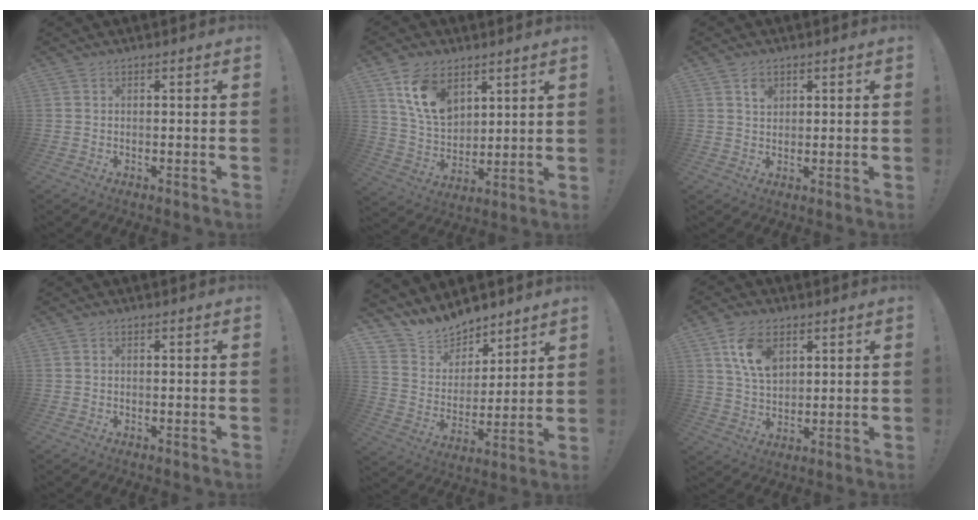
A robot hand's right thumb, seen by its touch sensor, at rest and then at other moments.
{"total": 13.7, "force": [7.3, 9.0, 7.3], "torque": [-0.137, -0.028, 0.143]}
{"total": 2.7, "force": [1.3, 2.0, 1.2], "torque": [-0.007, -0.004, 0.019]}
{"total": 0.0}
{"total": 10.5, "force": [9.5, 4.6, 0.1], "torque": [-0.027, -0.086, 0.181]}
{"total": 11.1, "force": [5.2, 7.1, 6.8], "torque": [-0.117, -0.005, 0.102]}